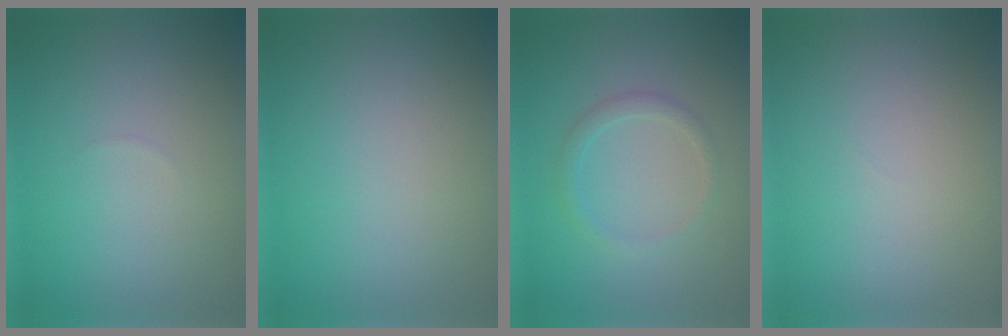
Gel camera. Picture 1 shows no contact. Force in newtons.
{"total": 0.0}
{"total": 1.5, "press": 1.5, "slide": 0.1}
{"total": 0.0}